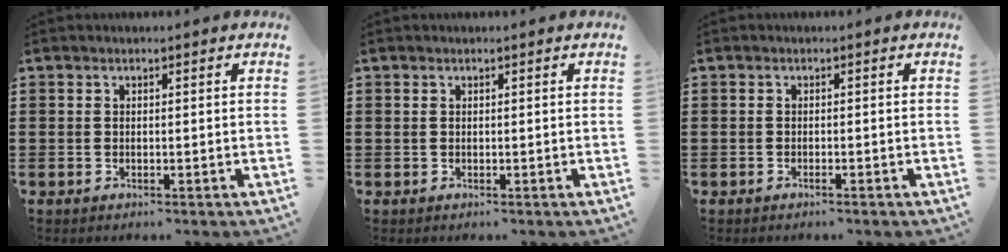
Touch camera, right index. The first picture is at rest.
{"total": 0.0}
{"total": 0.6, "force": [-0.5, -0.2, 0.0], "torque": [-0.002, -0.002, -0.011]}